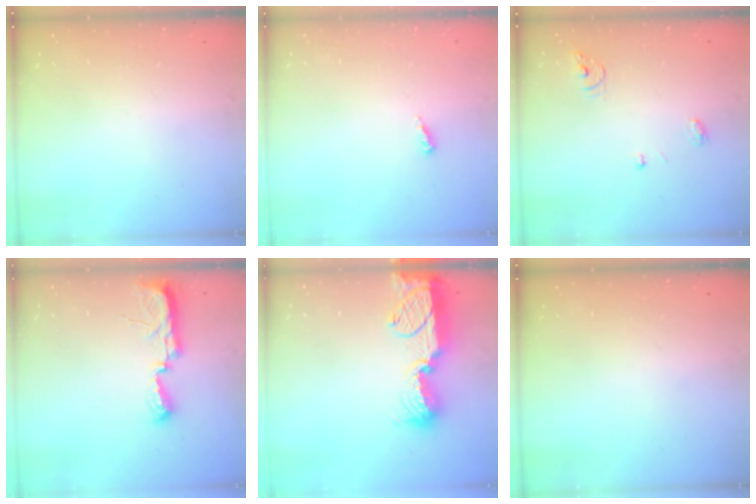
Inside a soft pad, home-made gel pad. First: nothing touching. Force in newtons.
{"total": 3.9, "press": 3.9, "slide": 0.2}
{"total": 4.0, "press": 4.0, "slide": 0.4}
{"total": 9.8, "press": 8.8, "slide": 4.4}
{"total": 16.5, "press": 16.4, "slide": 1.6}
{"total": 0.0}